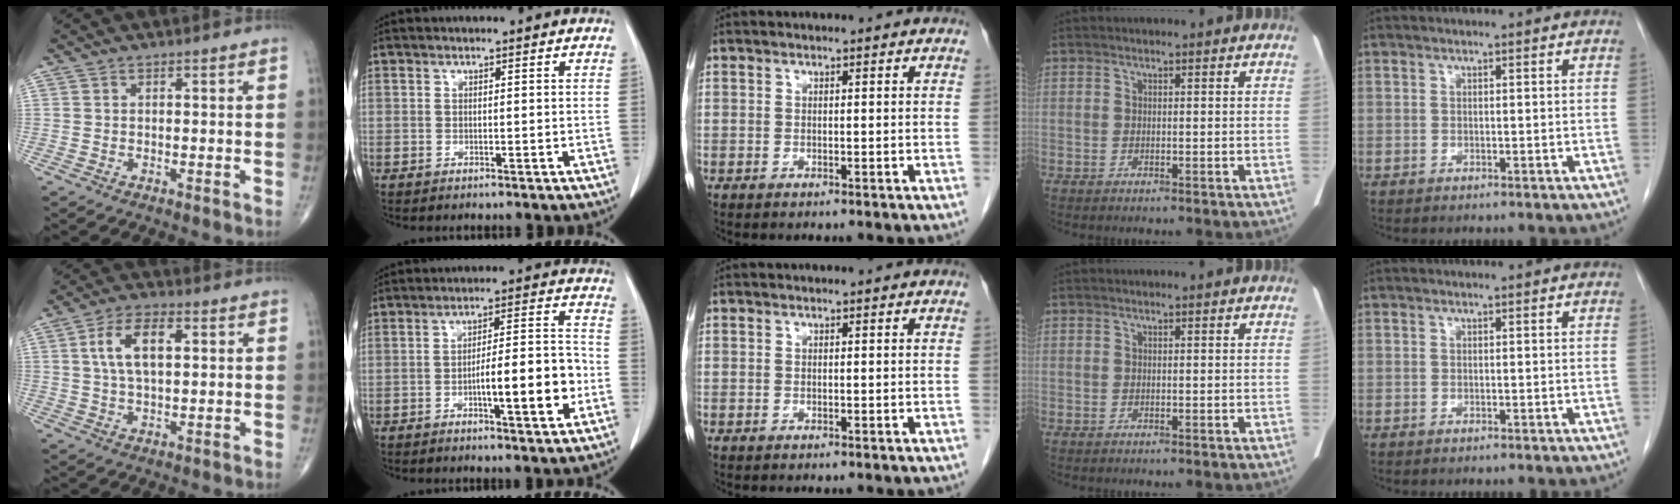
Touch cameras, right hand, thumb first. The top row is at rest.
{"thumb": {"total": 9.0, "force": [2.2, 4.4, 7.5], "torque": [-0.134, 0.008, 0.039]}, "index": {"total": 10.3, "force": [-3.2, 1.4, 9.7], "torque": [-0.148, 0.013, -0.046]}}